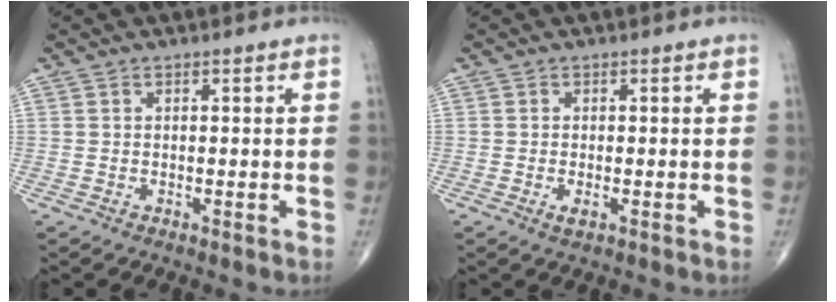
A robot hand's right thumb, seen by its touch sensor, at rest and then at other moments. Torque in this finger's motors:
{"motor_torque": [-0.32, -0.01, 0.17, 0.20, -0.01]}